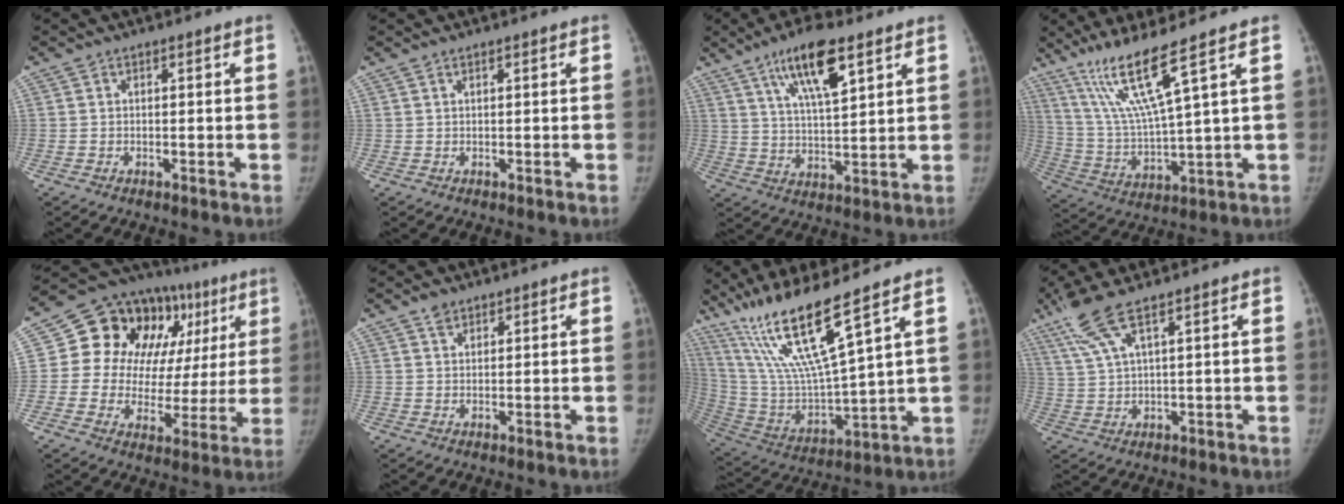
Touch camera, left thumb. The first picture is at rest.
{"total": 0.0}
{"total": 12.2, "force": [7.0, 3.2, 9.5], "torque": [-0.157, -0.028, 0.127]}
{"total": 12.3, "force": [7.6, -1.1, 9.6], "torque": [-0.197, -0.049, 0.161]}
{"total": 22.8, "force": [7.3, 15.8, 14.8], "torque": [-0.144, 0.034, 0.108]}
{"total": 2.0, "force": [1.5, 1.1, 0.7], "torque": [-0.006, -0.005, 0.026]}
{"total": 18.5, "force": [12.0, 0.8, 14.1], "torque": [-0.266, -0.063, 0.237]}
{"total": 7.7, "force": [4.8, 0.9, 5.9], "torque": [-0.149, -0.008, 0.106]}